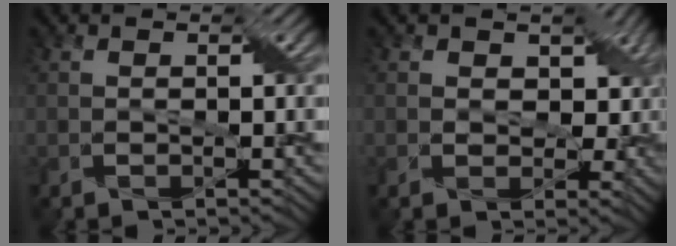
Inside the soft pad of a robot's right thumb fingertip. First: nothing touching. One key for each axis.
{"total": 6.8, "fx": 0.9, "fy": 5.1, "fz": 4.4, "tx": -0.058, "ty": 0.001, "tz": 0.008}